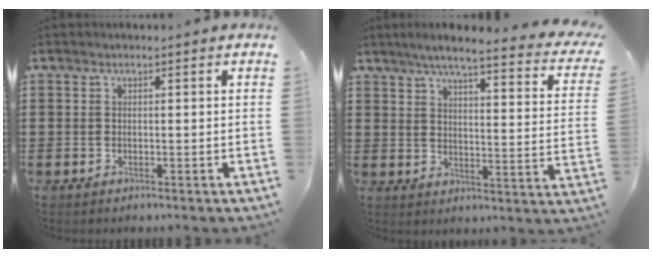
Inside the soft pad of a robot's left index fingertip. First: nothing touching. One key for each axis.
{"total": 5.7, "fx": 4.3, "fy": -0.2, "fz": 3.8, "tx": -0.083, "ty": -0.031, "tz": 0.065}